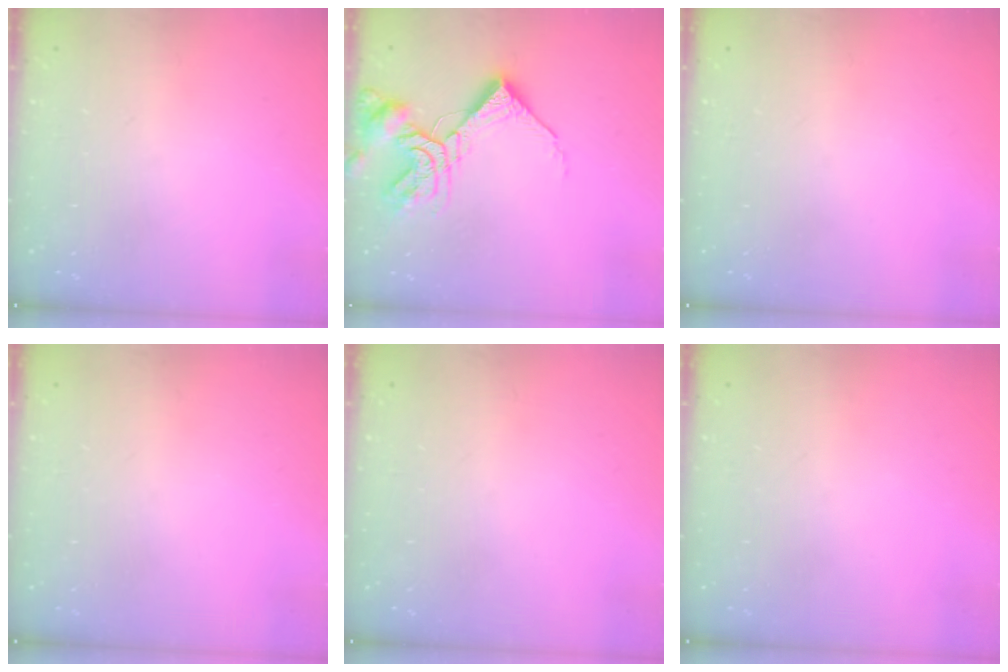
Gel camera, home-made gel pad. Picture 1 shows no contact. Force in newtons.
{"total": 11.2, "press": 11.0, "slide": 1.6}
{"total": 0.0}
{"total": 0.0}
{"total": 0.0}
{"total": 0.0}